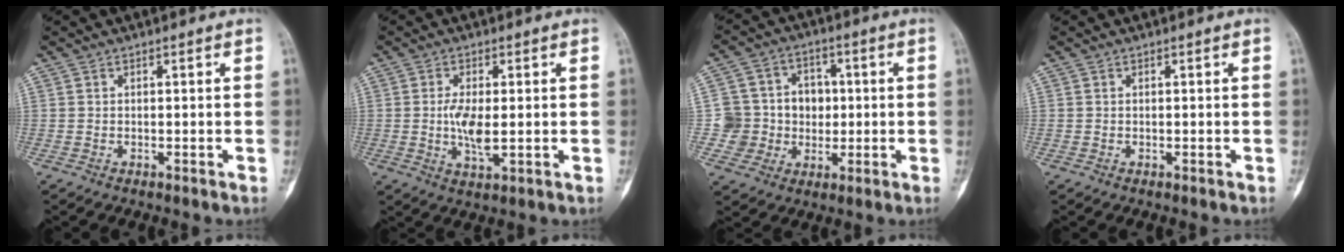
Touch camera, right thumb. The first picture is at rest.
{"total": 6.0, "force": [-0.1, 2.3, 5.5], "torque": [-0.112, -0.012, -0.002]}
{"total": 10.5, "force": [-0.2, 10.2, 2.5], "torque": [0.007, 0.022, -0.002]}
{"total": 0.0}